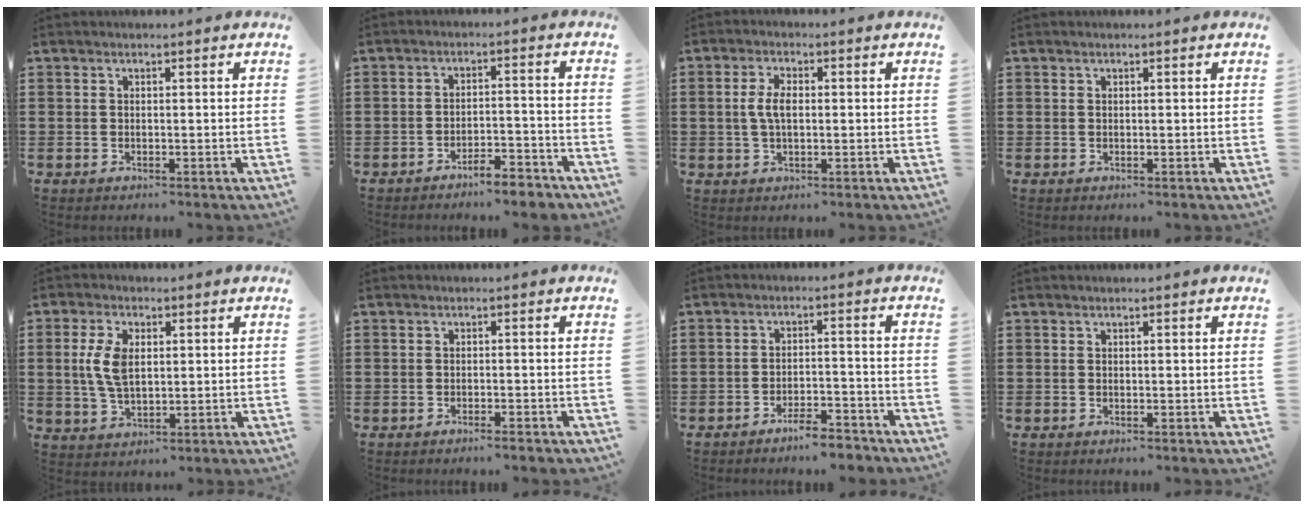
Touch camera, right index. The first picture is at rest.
{"total": 4.4, "force": [-4.1, 0.3, 1.5], "torque": [-0.026, 0.001, -0.080]}
{"total": 4.2, "force": [0.2, 1.9, 3.7], "torque": [-0.089, 0.001, -0.003]}
{"total": 0.0}
{"total": 6.4, "force": [0.9, 3.4, 5.3], "torque": [-0.124, 0.006, 0.012]}
{"total": 1.3, "force": [-1.2, -0.1, 0.6], "torque": [-0.012, -0.002, -0.021]}
{"total": 4.0, "force": [-3.8, 0.2, 1.3], "torque": [-0.023, 0.004, -0.074]}
{"total": 0.0}